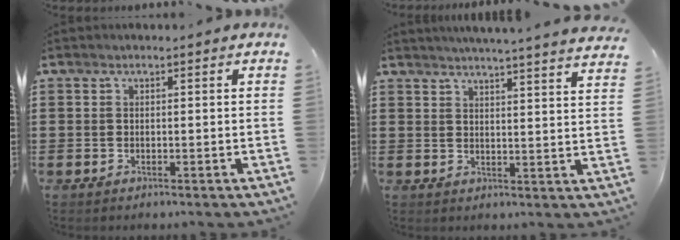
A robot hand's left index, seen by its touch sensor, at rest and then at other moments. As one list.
[{"total": 4.0, "force": [3.8, -1.1, 0.6], "torque": [-0.025, -0.025, 0.064]}]